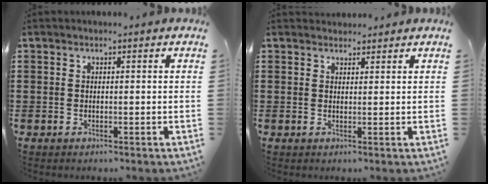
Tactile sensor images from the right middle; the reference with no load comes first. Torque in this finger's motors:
{"motor_torque": [-0.25, -0.09, -0.04, -0.01]}